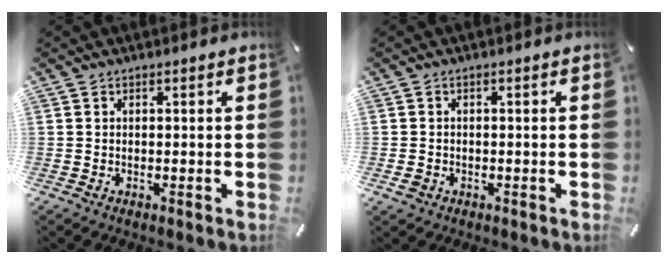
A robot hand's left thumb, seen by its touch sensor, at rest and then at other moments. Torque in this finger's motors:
{"motor_torque": [0.05, -0.14, 0.03, -0.06, -0.01]}